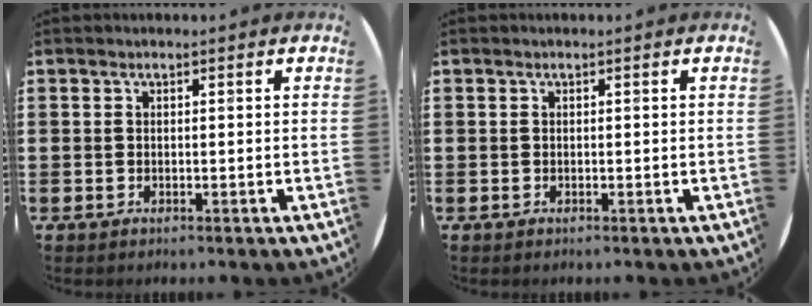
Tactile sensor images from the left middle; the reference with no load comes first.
{"total": 0.0}